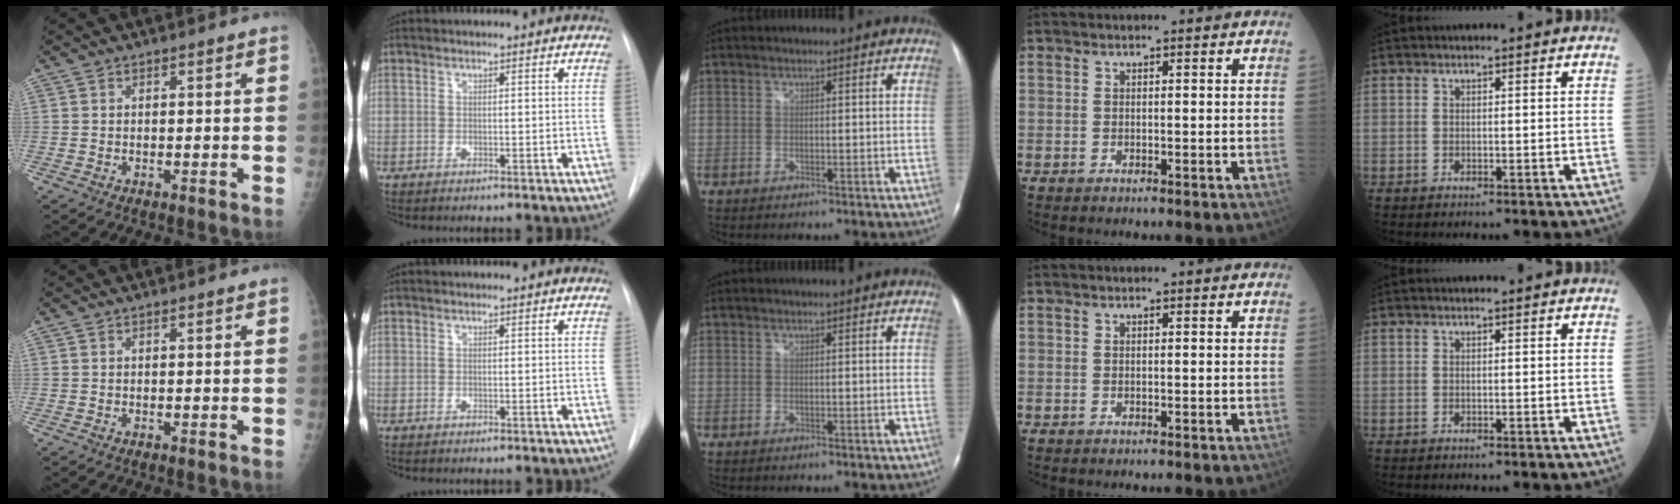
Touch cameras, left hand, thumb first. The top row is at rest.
{}